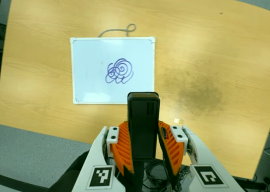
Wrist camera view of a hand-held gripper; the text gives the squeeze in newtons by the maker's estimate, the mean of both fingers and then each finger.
{"total": 4.8, "left": 3.3, "right": 6.2}